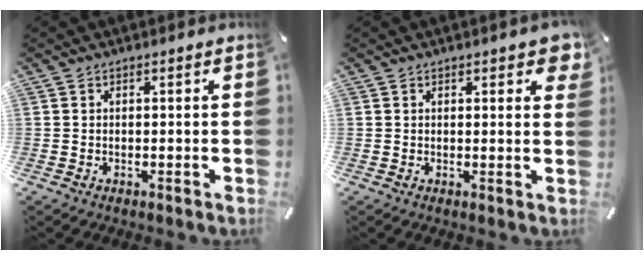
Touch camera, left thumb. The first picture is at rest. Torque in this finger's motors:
{"motor_torque": [0.23, -0.04, 0.24, 0.10, -0.01]}